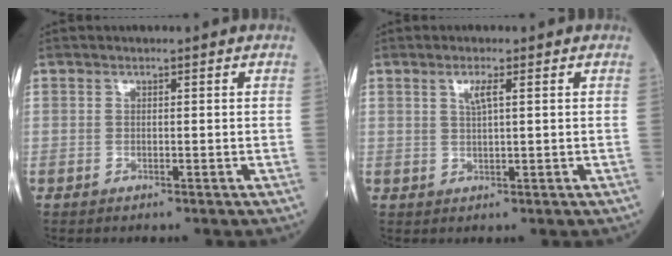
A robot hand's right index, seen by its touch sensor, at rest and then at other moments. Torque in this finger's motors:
{"motor_torque": [-0.03, 0.05, 0.02, 0.02]}